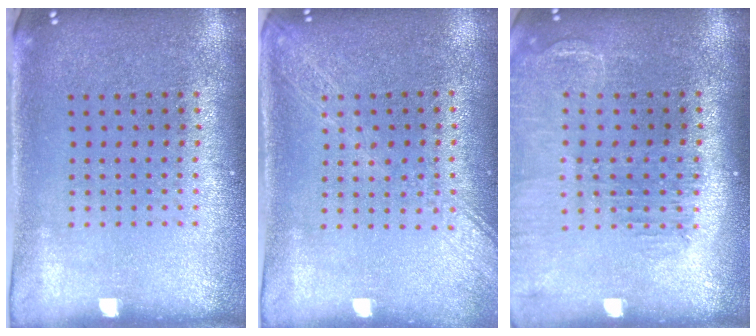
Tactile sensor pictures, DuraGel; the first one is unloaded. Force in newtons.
{"total": 1.6, "press": 1.5, "slide": 0.6}
{"total": 1.5, "press": 1.4, "slide": 0.2}